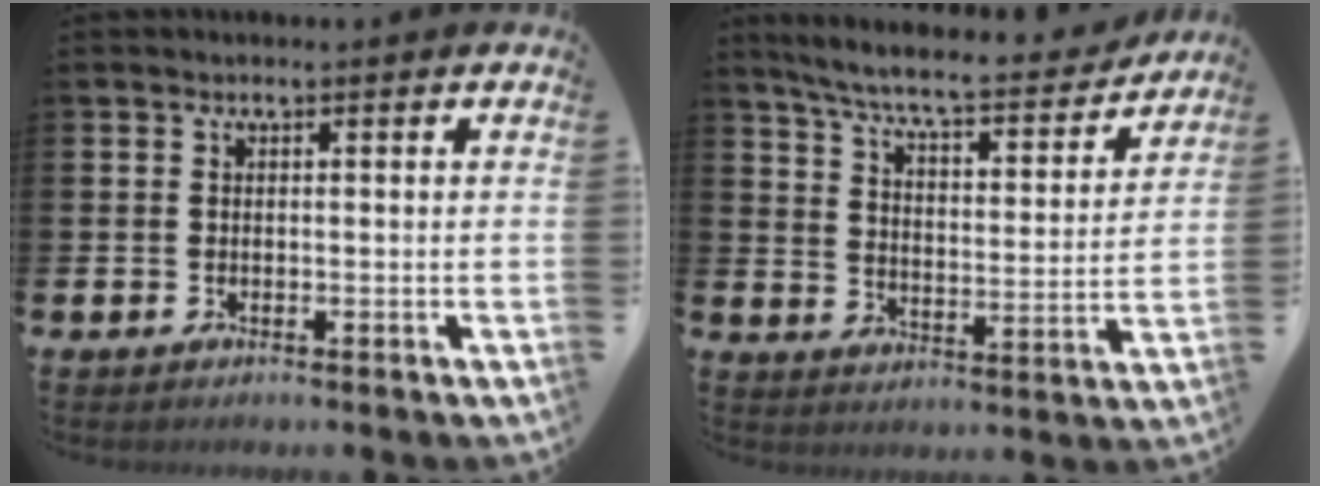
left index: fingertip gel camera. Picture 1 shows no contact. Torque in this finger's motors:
{"motor_torque": [1.04, -1.10, 0.25, 0.17]}